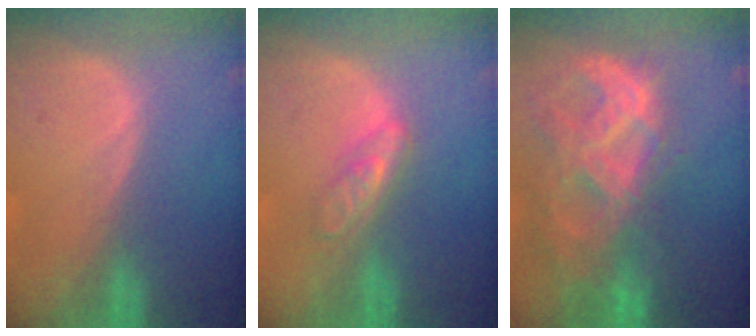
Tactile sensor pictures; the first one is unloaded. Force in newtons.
{"total": 4.4, "press": 4.0, "slide": 2.0}
{"total": 11.4, "press": 9.7, "slide": 6.1}